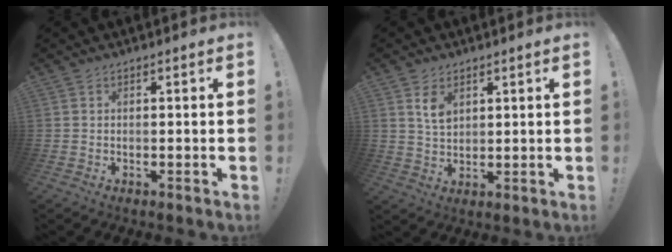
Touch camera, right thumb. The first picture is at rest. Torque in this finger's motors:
{"motor_torque": [0.32, 0.33, 0.49, -0.52, 0.04]}